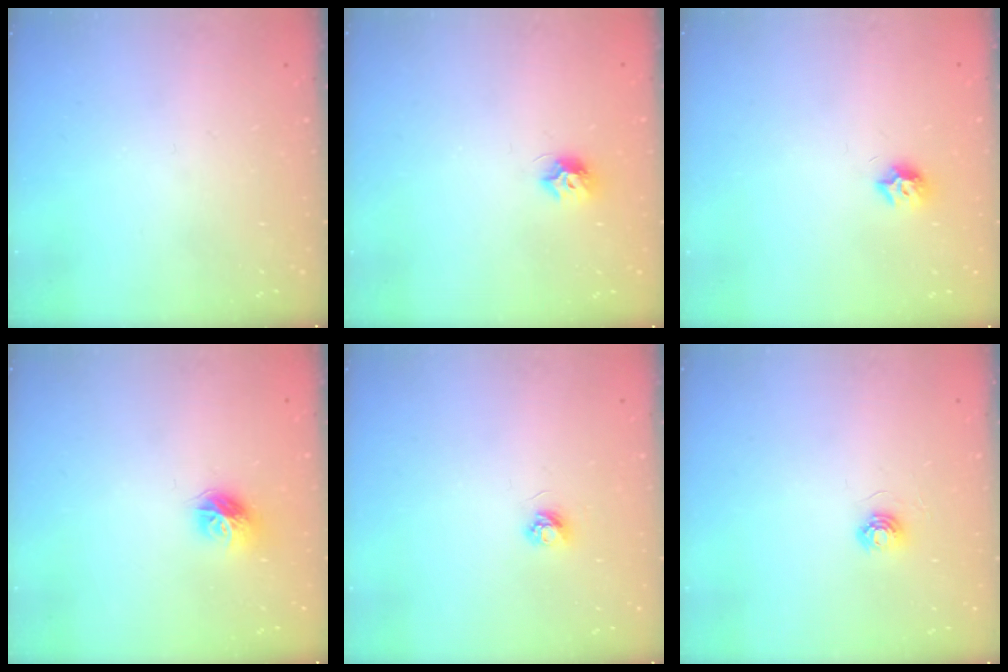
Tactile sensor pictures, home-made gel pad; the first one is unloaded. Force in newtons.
{"total": 7.1, "press": 7.1, "slide": 0.5}
{"total": 6.9, "press": 6.9, "slide": 0.3}
{"total": 9.4, "press": 9.4, "slide": 0.5}
{"total": 3.4, "press": 3.4, "slide": 0.4}
{"total": 4.7, "press": 4.7, "slide": 0.3}